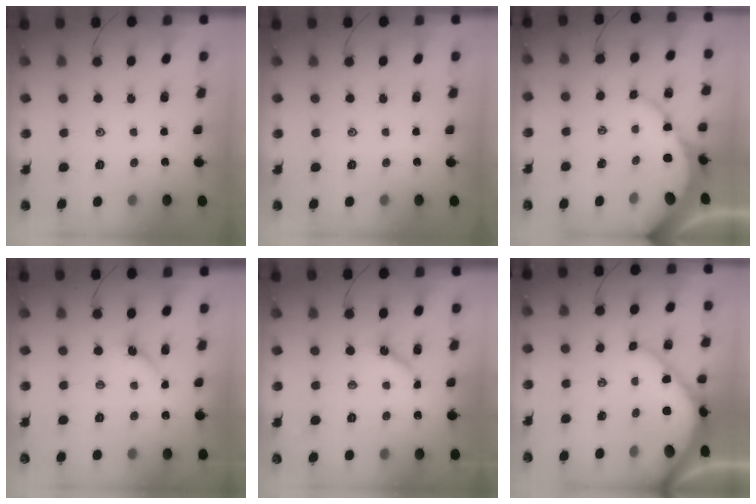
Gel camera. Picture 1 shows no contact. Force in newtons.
{"total": 0.0}
{"total": 10.4, "press": 10.3, "slide": 0.9}
{"total": 3.4, "press": 3.4, "slide": 0.5}
{"total": 6.8, "press": 6.7, "slide": 0.6}
{"total": 10.7, "press": 10.6, "slide": 1.0}